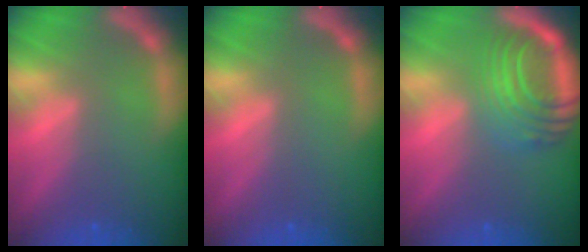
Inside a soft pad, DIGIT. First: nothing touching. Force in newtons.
{"total": 0.0}
{"total": 9.5}